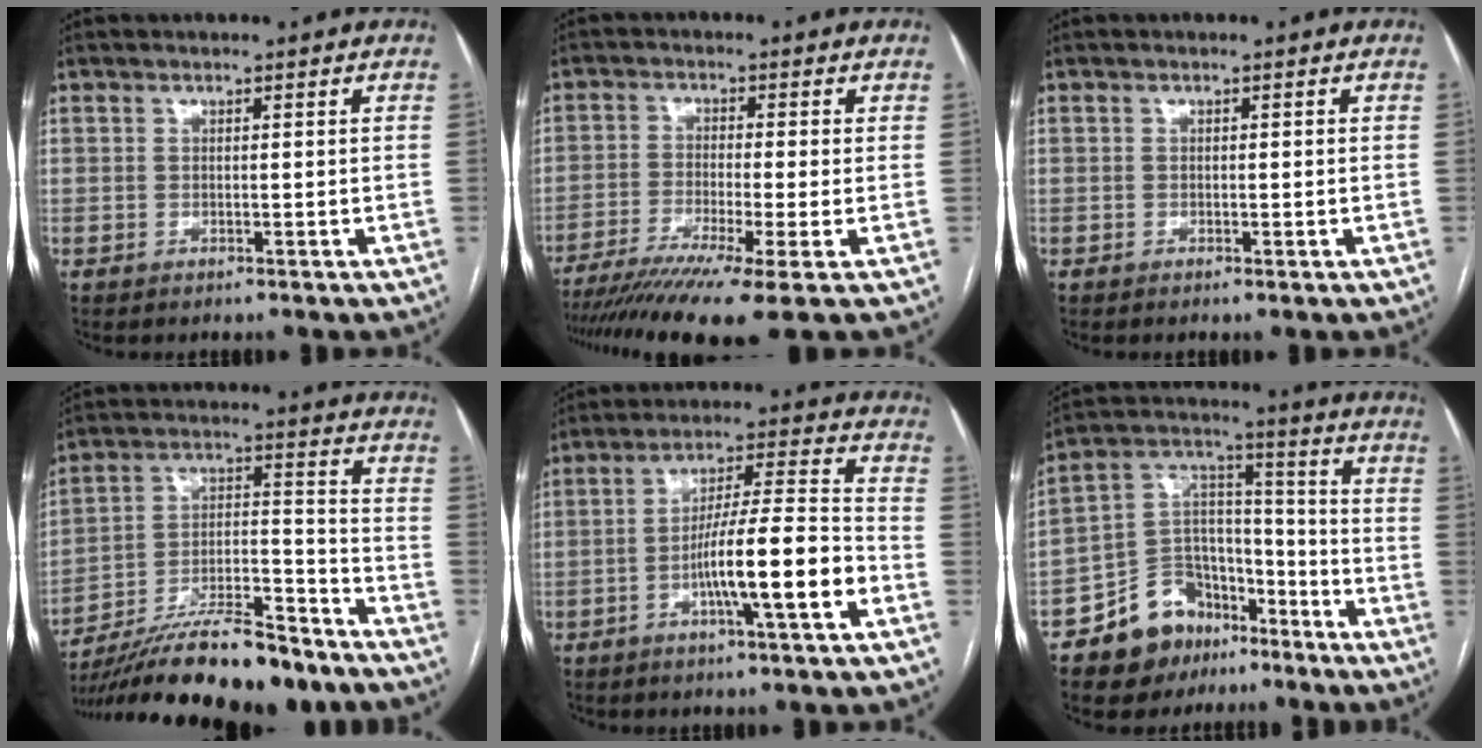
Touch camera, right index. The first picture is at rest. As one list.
[{"total": 12.0, "force": [-8.4, -0.7, 8.5], "torque": [-0.144, -0.024, -0.136]}, {"total": 0.5, "force": [-0.1, 0.3, 0.4], "torque": [-0.004, 0.000, -0.004]}, {"total": 23.4, "force": [-18.9, 4.5, 13.0], "torque": [-0.195, 0.004, -0.310]}, {"total": 13.0, "force": [-4.8, 0.4, 12.1], "torque": [-0.203, 0.008, -0.078]}, {"total": 13.8, "force": [-9.4, 9.2, 4.4], "torque": [-0.077, 0.068, -0.156]}]